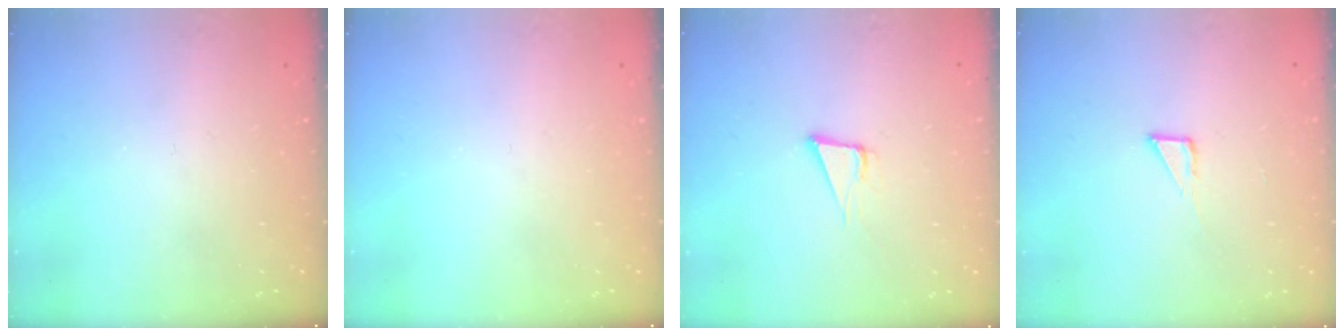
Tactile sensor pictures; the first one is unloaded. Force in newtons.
{"total": 0.0}
{"total": 3.8, "press": 1.9, "slide": 3.3}
{"total": 3.6, "press": 3.6, "slide": 0.3}